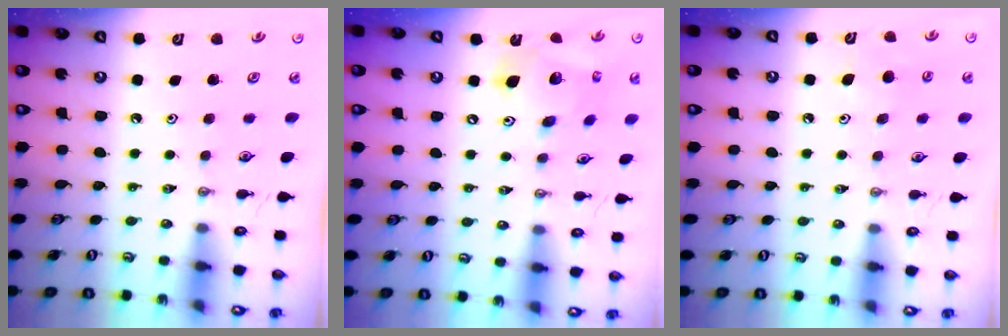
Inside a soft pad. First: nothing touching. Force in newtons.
{"total": 15.6, "press": 15.3, "slide": 2.8}
{"total": 7.2, "press": 7.2, "slide": 0.8}